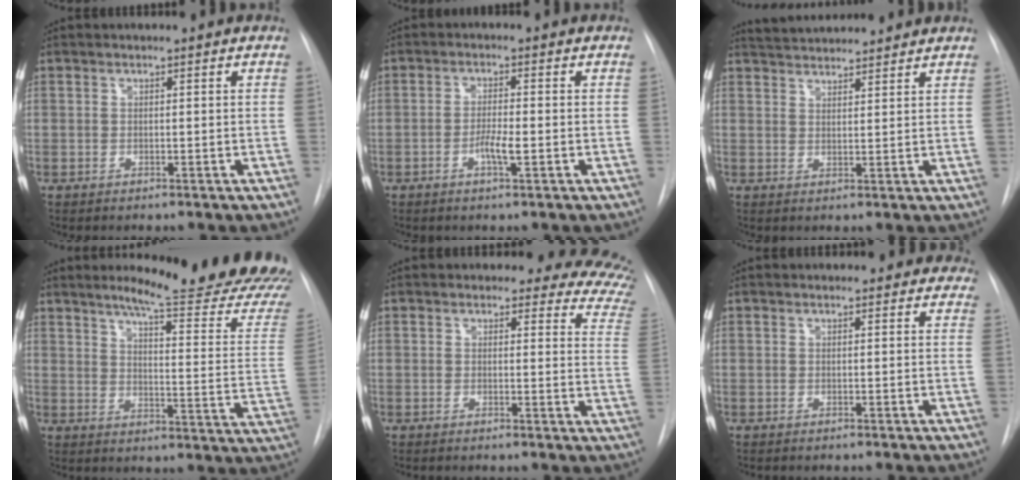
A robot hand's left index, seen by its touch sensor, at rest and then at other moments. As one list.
[{"total": 3.0, "force": [-1.1, 0.3, 2.8], "torque": [-0.054, -0.001, -0.021]}, {"total": 8.1, "force": [7.8, 1.1, 2.1], "torque": [-0.040, 0.030, 0.118]}, {"total": 23.1, "force": [20.8, -0.3, 10.0], "torque": [-0.133, -0.123, 0.248]}, {"total": 12.0, "force": [10.6, 4.5, 3.2], "torque": [0.010, -0.058, 0.070]}, {"total": 6.1, "force": [5.4, 2.4, 1.0], "torque": [0.016, 0.000, 0.040]}]